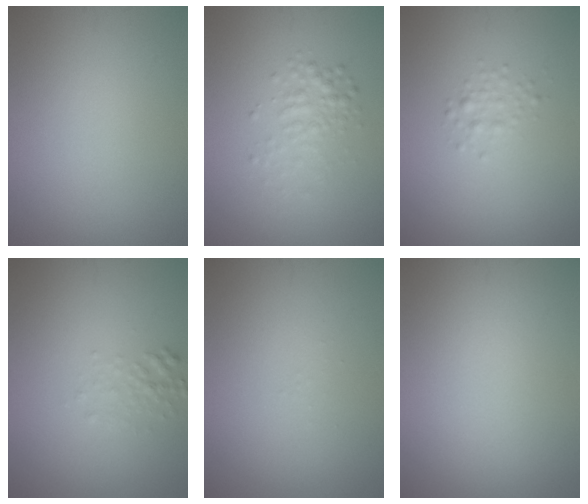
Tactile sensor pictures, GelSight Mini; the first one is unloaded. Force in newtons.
{"total": 2.3, "press": 2.3, "slide": 0.1}
{"total": 1.3, "press": 1.3, "slide": 0.0}
{"total": 1.4, "press": 1.4, "slide": 0.1}
{"total": 0.0}
{"total": 0.0}